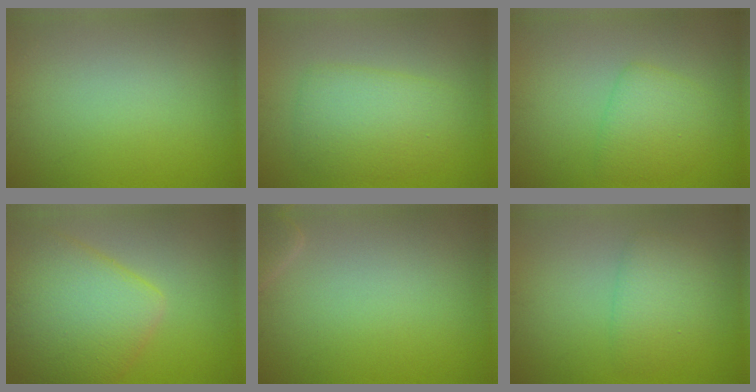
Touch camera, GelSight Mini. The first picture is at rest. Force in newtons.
{"total": 4.3, "press": 4.3, "slide": 0.1}
{"total": 3.0, "press": 3.0, "slide": 0.2}
{"total": 8.1, "press": 8.1, "slide": 0.3}
{"total": 1.2, "press": 1.2, "slide": 0.2}
{"total": 2.9, "press": 2.9, "slide": 0.2}